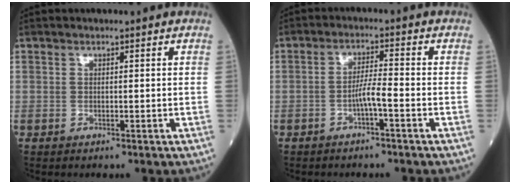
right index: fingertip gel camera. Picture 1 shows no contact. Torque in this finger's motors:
{"motor_torque": [0.27, -0.13, 0.28, 0.08]}